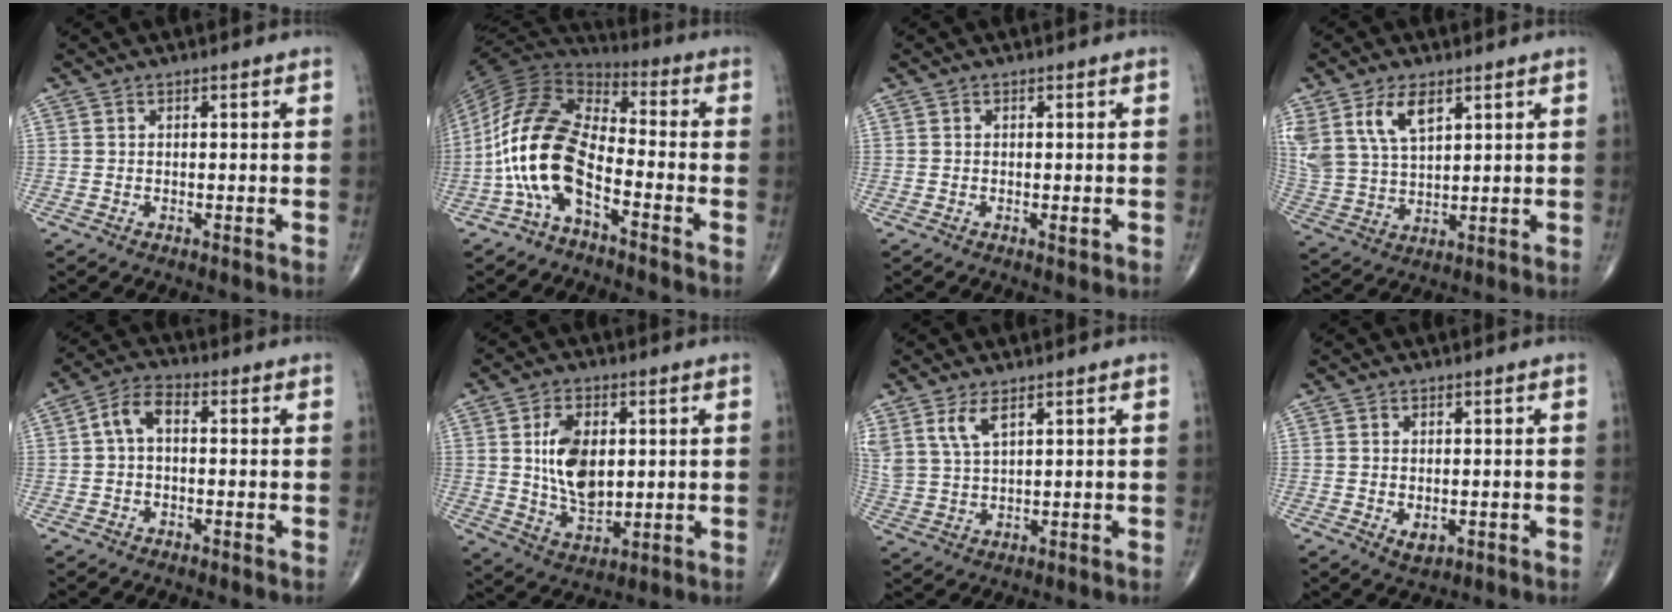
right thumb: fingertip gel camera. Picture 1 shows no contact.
{"total": 15.9, "force": [-5.6, 7.4, 12.9], "torque": [-0.261, 0.061, -0.115]}
{"total": 0.9, "force": [-0.2, 0.4, 0.8], "torque": [-0.012, -0.002, -0.004]}
{"total": 11.4, "force": [5.8, 6.0, 7.7], "torque": [-0.151, -0.016, 0.125]}
{"total": 5.3, "force": [0.2, 3.1, 4.3], "torque": [-0.077, 0.021, -0.006]}
{"total": 11.7, "force": [1.8, 7.0, 9.2], "torque": [-0.148, -0.014, 0.040]}
{"total": 5.5, "force": [3.3, 2.1, 3.9], "torque": [-0.085, -0.014, 0.075]}
{"total": 2.5, "force": [-0.4, 1.6, 1.8], "torque": [-0.025, -0.004, 0.000]}